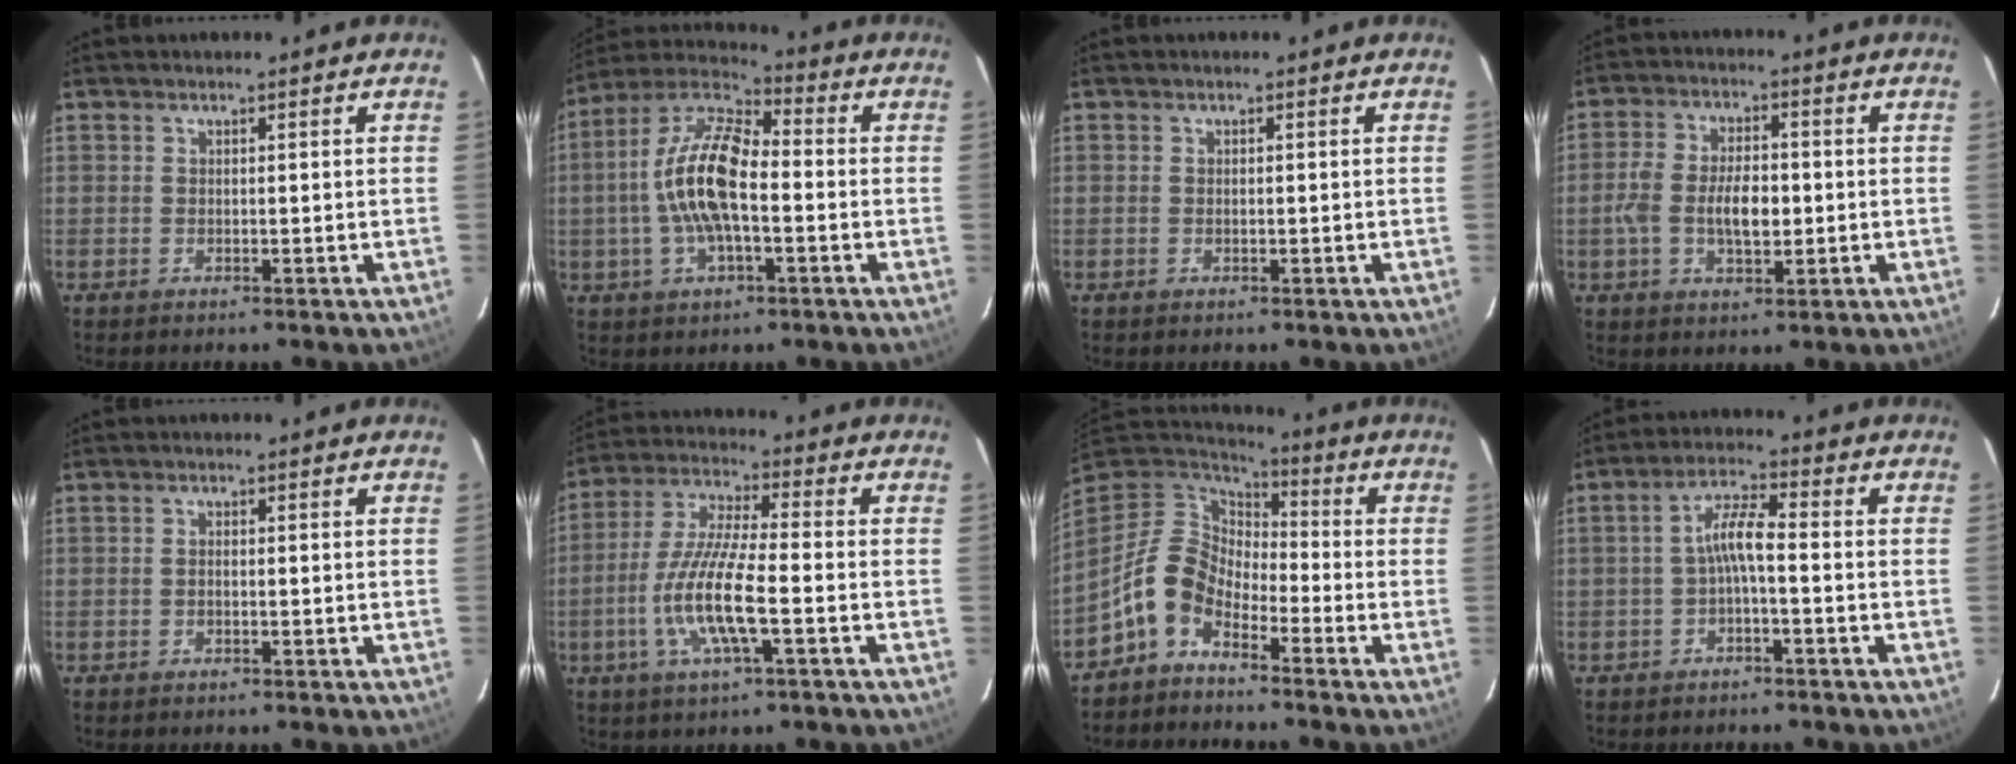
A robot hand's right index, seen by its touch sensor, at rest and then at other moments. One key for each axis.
{"total": 14.3, "fx": -1.7, "fy": 5.6, "fz": 13.0, "tx": -0.261, "ty": 0.011, "tz": -0.038}
{"total": 0.0}
{"total": 8.1, "fx": -1.2, "fy": 3.8, "fz": 7.1, "tx": -0.144, "ty": 0.006, "tz": -0.022}
{"total": 0.7, "fx": -0.2, "fy": 0.2, "fz": 0.6, "tx": -0.014, "ty": 0.002, "tz": -0.004}
{"total": 12.6, "fx": -3.7, "fy": 1.8, "fz": 11.9, "tx": -0.248, "ty": -0.006, "tz": -0.073}
{"total": 10.0, "fx": -6.0, "fy": 5.8, "fz": 5.5, "tx": -0.108, "ty": 0.020, "tz": -0.133}
{"total": 4.7, "fx": -1.4, "fy": 0.8, "fz": 4.4, "tx": -0.094, "ty": 0.014, "tz": -0.027}